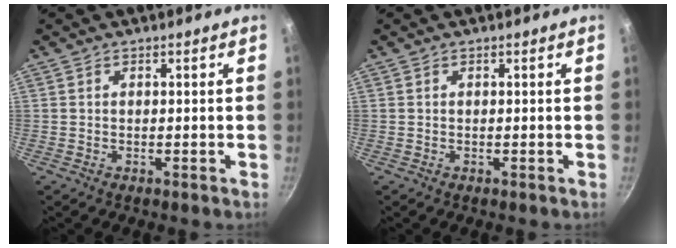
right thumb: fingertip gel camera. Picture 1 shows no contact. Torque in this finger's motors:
{"motor_torque": [0.00, 0.00, 0.00, 0.00, 0.00]}